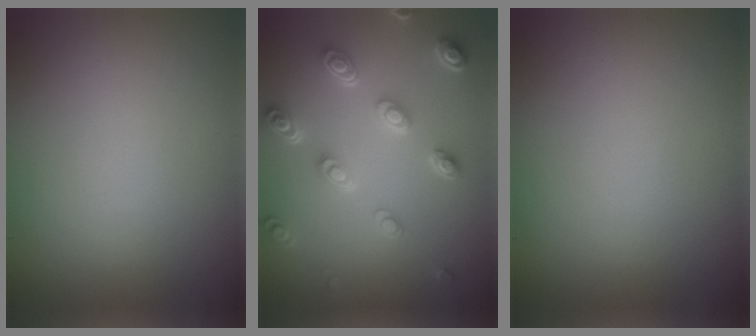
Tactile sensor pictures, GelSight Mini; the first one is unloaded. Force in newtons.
{"total": 4.9, "press": 3.8, "slide": 3.1}
{"total": 0.0}